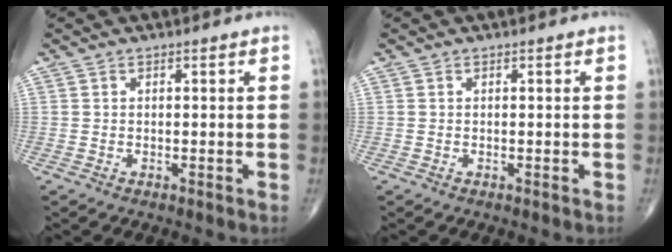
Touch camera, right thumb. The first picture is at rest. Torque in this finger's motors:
{"motor_torque": [-0.01, 0.01, 0.05, 0.01, 0.00]}